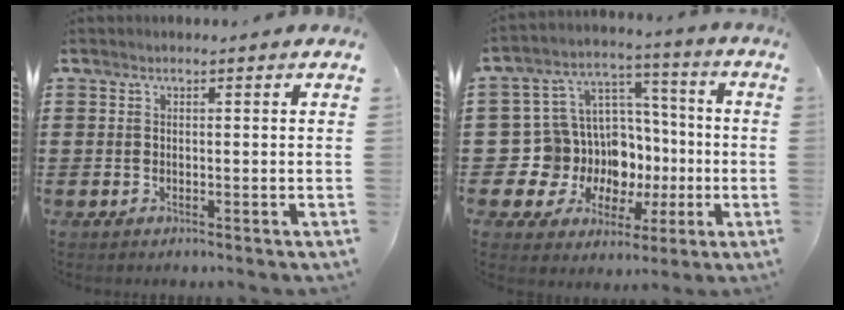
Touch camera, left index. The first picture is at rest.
{"total": 12.0, "force": [-2.2, 11.3, 3.4], "torque": [-0.120, -0.015, -0.020]}